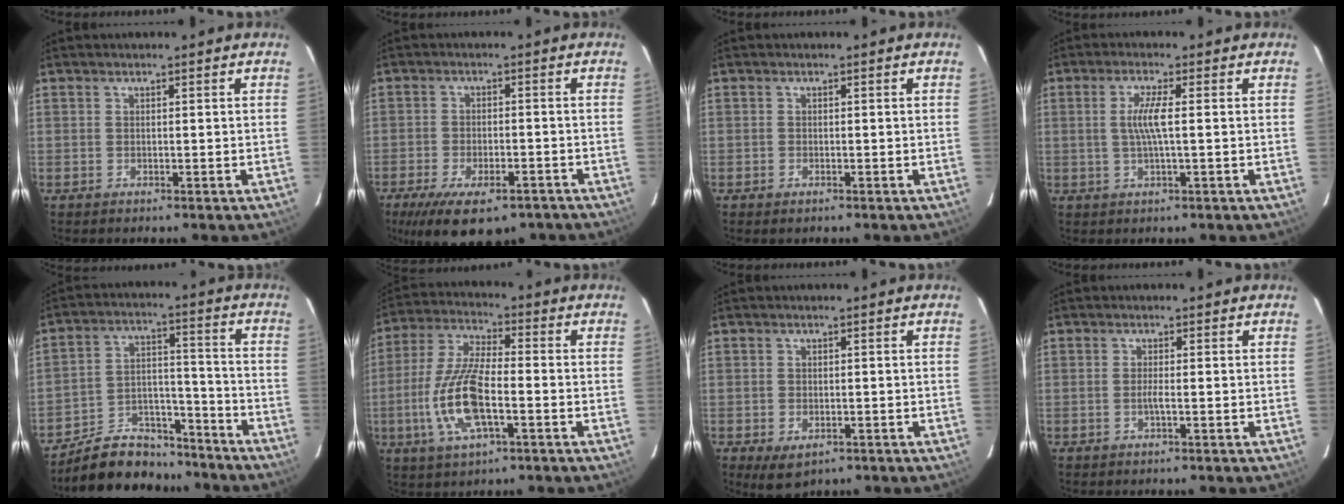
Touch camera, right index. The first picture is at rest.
{"total": 15.1, "force": [-10.3, 6.2, 9.0], "torque": [-0.186, -0.030, -0.151]}
{"total": 0.7, "force": [-0.5, 0.4, 0.3], "torque": [-0.005, -0.001, -0.010]}
{"total": 4.5, "force": [0.1, 0.0, 4.5], "torque": [-0.088, -0.001, 0.004]}
{"total": 14.7, "force": [-12.6, 6.5, 3.9], "torque": [-0.083, 0.045, -0.192]}
{"total": 13.9, "force": [-3.8, 4.5, 12.6], "torque": [-0.268, -0.005, -0.075]}
{"total": 4.3, "force": [-1.9, 2.8, 2.7], "torque": [-0.049, -0.014, -0.025]}
{"total": 1.2, "force": [-0.4, -0.2, 1.1], "torque": [-0.021, -0.001, -0.010]}